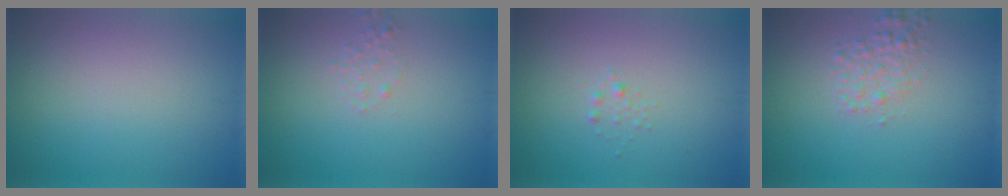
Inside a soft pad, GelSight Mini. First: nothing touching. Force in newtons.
{"total": 0.8, "press": 0.8, "slide": 0.1}
{"total": 0.6, "press": 0.6, "slide": 0.0}
{"total": 2.1, "press": 2.1, "slide": 0.0}